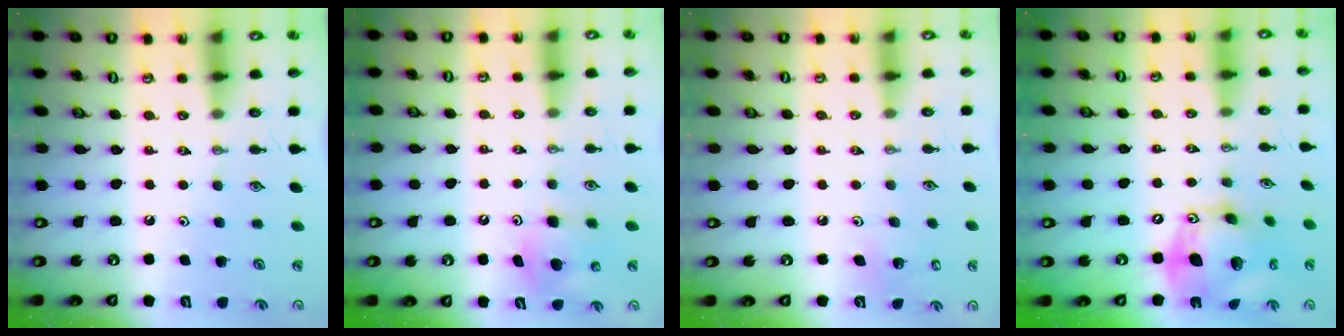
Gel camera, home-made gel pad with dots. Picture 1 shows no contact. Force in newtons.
{"total": 7.8, "press": 7.8, "slide": 0.9}
{"total": 4.3, "press": 4.3, "slide": 0.3}
{"total": 18.8, "press": 18.5, "slide": 3.3}